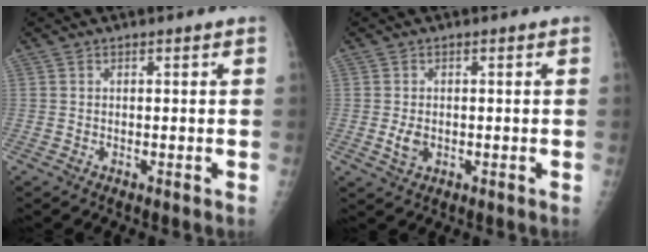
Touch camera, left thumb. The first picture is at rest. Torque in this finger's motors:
{"motor_torque": [-0.45, 0.36, 0.23, -0.13, 0.04]}